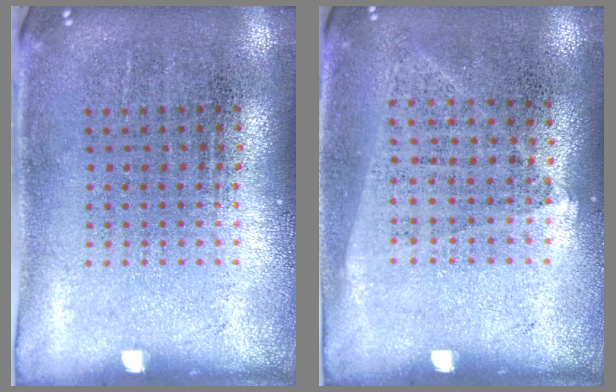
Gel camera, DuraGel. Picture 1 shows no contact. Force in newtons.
{"total": 1.0, "press": 0.9, "slide": 0.6}